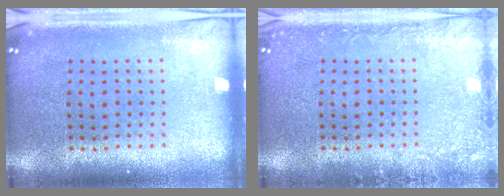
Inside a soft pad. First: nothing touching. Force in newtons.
{"total": 1.7, "press": 1.7, "slide": 0.3}